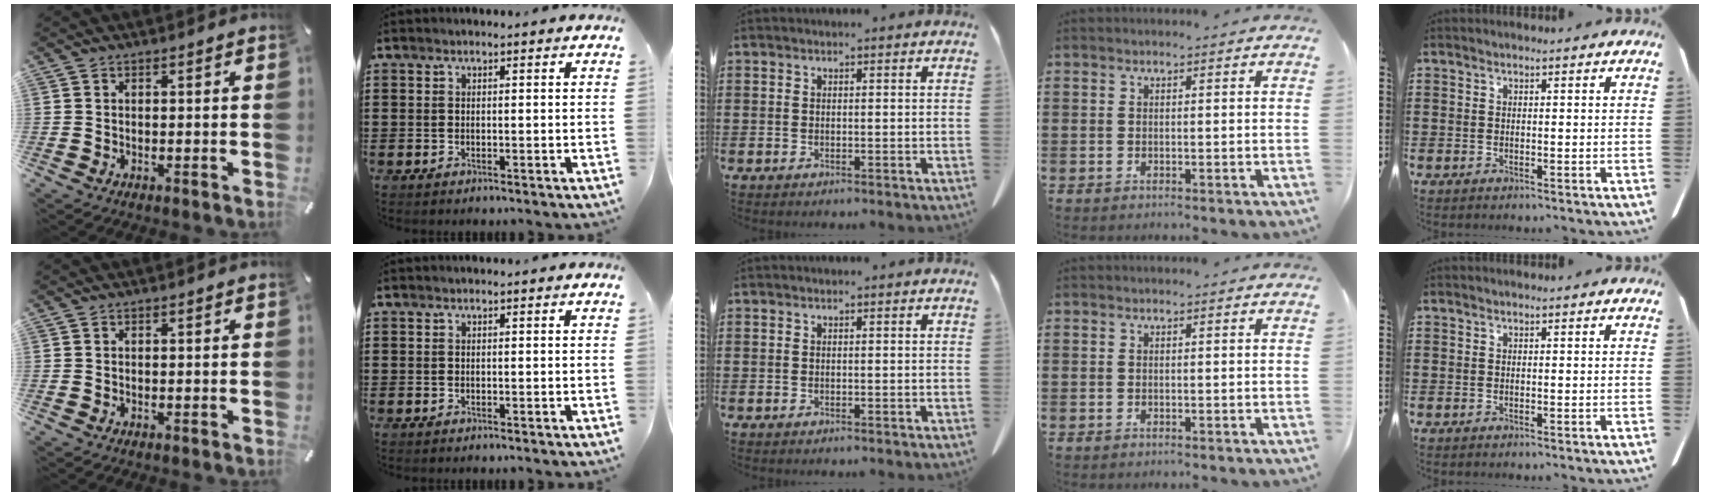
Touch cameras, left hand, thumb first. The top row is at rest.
{}